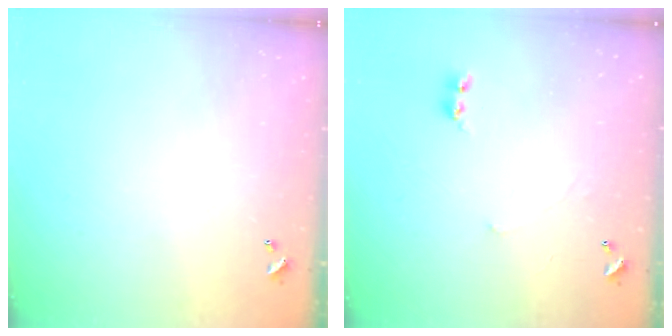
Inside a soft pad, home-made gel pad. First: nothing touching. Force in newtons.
{"total": 0.9, "press": 0.8, "slide": 0.3}